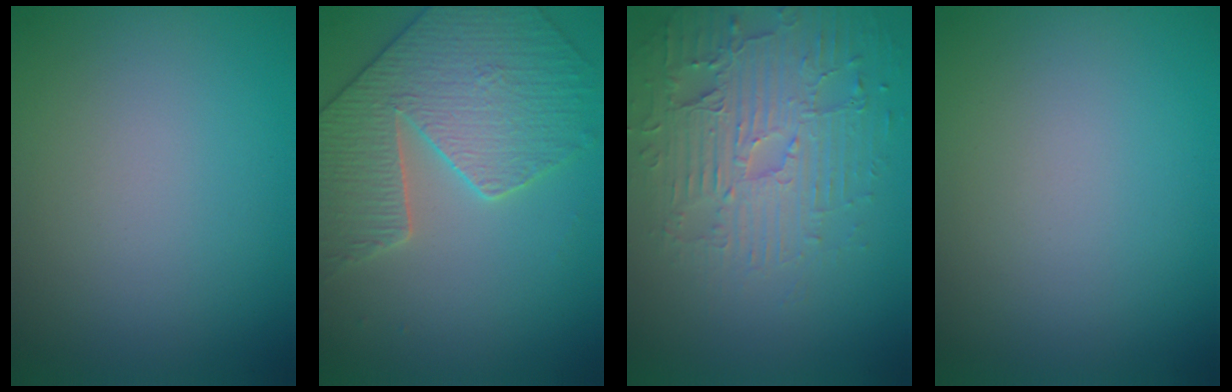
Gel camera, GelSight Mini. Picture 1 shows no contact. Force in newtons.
{"total": 4.8, "press": 4.7, "slide": 0.8}
{"total": 4.7, "press": 4.3, "slide": 1.9}
{"total": 0.0}